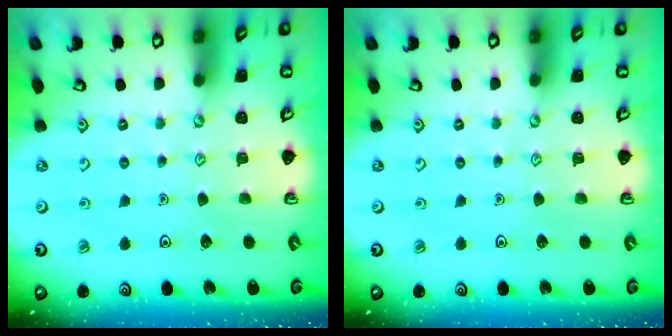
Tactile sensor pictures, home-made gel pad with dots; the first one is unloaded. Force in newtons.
{"total": 0.0}